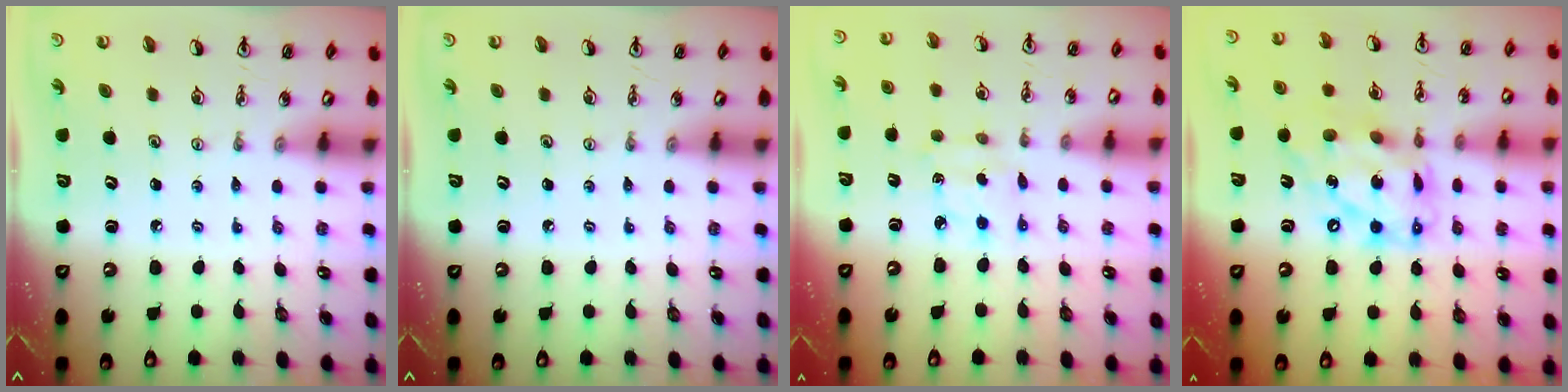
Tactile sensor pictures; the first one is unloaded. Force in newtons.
{"total": 0.0}
{"total": 3.1, "press": 3.1, "slide": 0.0}
{"total": 17.5, "press": 17.4, "slide": 1.4}